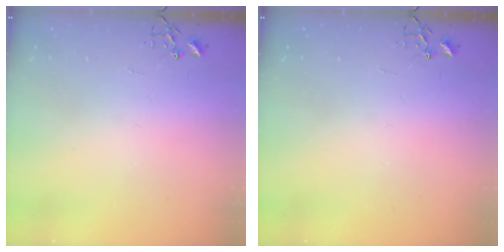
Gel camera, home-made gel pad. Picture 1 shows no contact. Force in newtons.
{"total": 0.0}